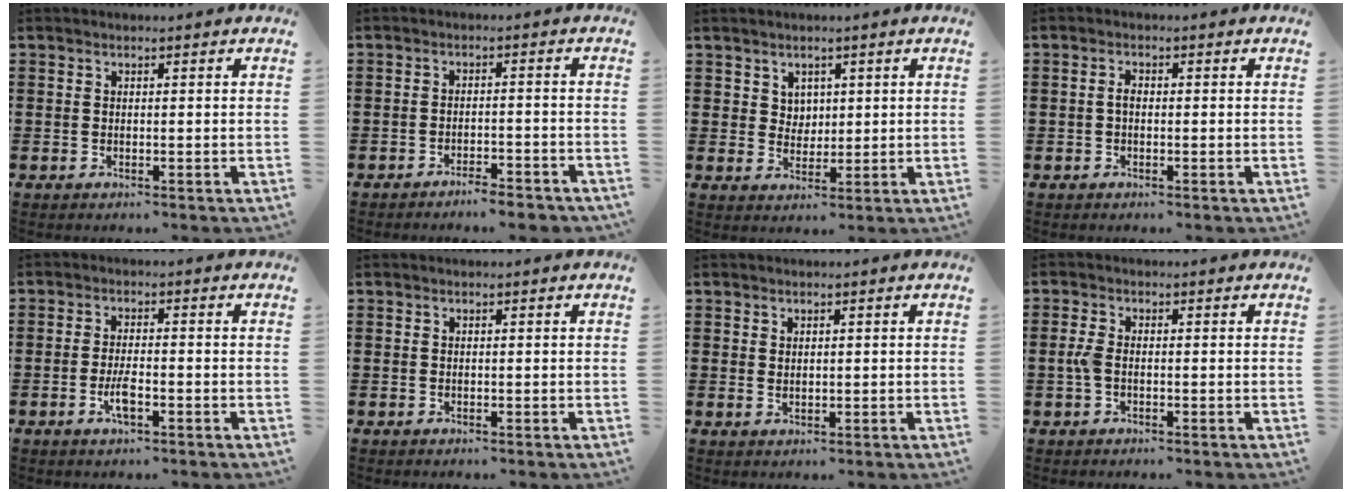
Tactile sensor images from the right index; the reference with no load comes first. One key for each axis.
{"total": 3.0, "fx": -2.9, "fy": 0.0, "fz": 0.6, "tx": -0.011, "ty": 0.002, "tz": -0.060}
{"total": 3.1, "fx": 1.9, "fy": 2.4, "fz": 0.4, "tx": -0.017, "ty": 0.010, "tz": 0.035}
{"total": 1.3, "fx": -0.2, "fy": 0.7, "fz": 1.1, "tx": -0.020, "ty": 0.002, "tz": -0.003}
{"total": 3.7, "fx": -1.4, "fy": 0.9, "fz": 3.2, "tx": -0.070, "ty": -0.003, "tz": -0.029}
{"total": 0.0}
{"total": 1.1, "fx": 0.8, "fy": 0.6, "fz": 0.3, "tx": -0.008, "ty": 0.005, "tz": 0.015}
{"total": 2.4, "fx": -0.4, "fy": 1.2, "fz": 2.0, "tx": -0.054, "ty": -0.003, "tz": -0.012}